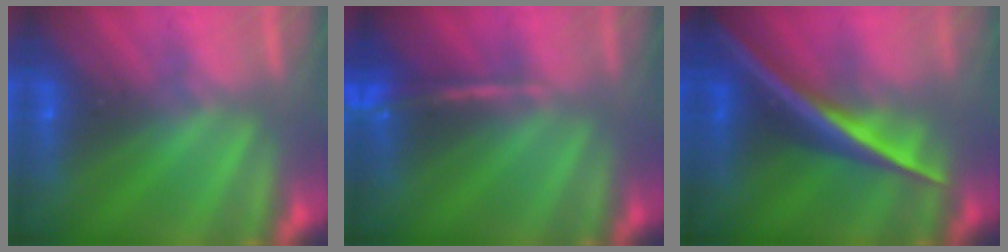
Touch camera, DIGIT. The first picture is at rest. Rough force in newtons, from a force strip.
{"total": 2.4}
{"total": 2.5}